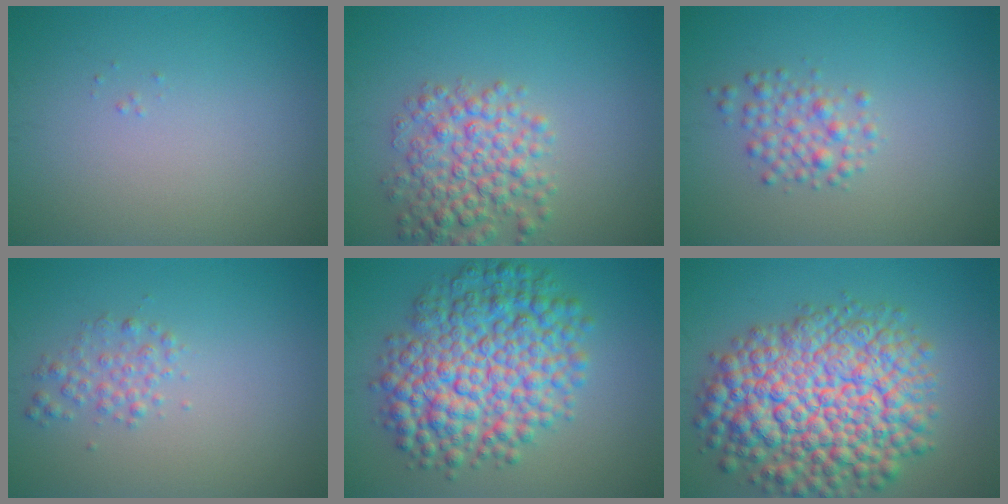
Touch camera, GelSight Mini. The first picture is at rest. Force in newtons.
{"total": 5.2, "press": 5.2, "slide": 0.1}
{"total": 2.3, "press": 2.3, "slide": 0.1}
{"total": 1.7, "press": 1.7, "slide": 0.0}
{"total": 10.0, "press": 10.0, "slide": 0.1}
{"total": 12.7, "press": 12.7, "slide": 0.5}